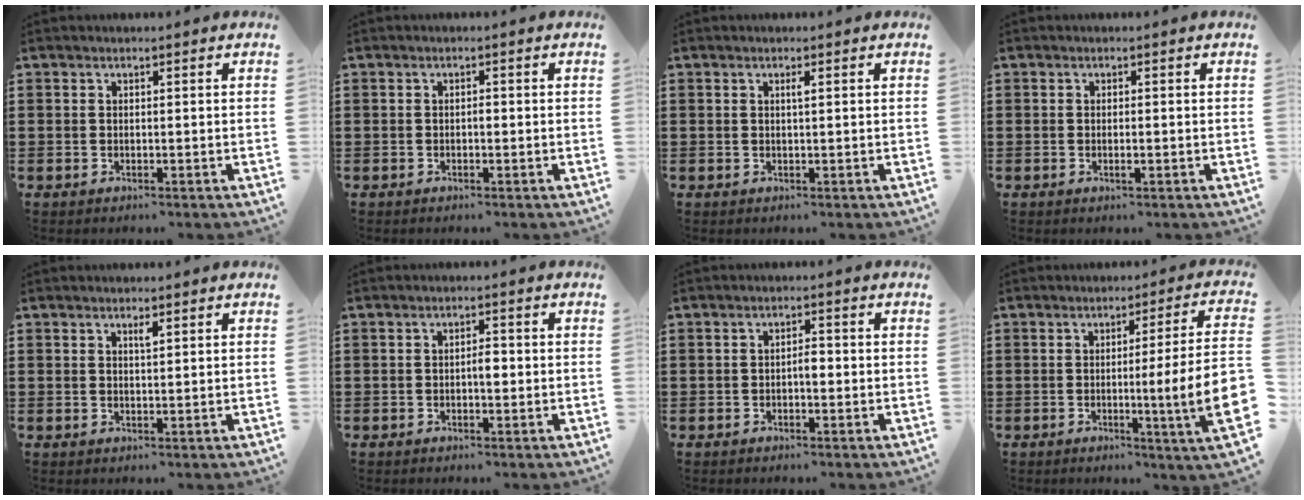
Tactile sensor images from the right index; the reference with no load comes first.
{"total": 0.7, "force": [-0.2, 0.3, 0.6], "torque": [-0.014, -0.002, -0.003]}
{"total": 0.7, "force": [0.2, -0.1, 0.7], "torque": [-0.012, -0.003, 0.005]}
{"total": 0.8, "force": [-0.3, 0.2, 0.7], "torque": [-0.013, -0.005, -0.003]}
{"total": 1.2, "force": [0.7, 0.2, 1.0], "torque": [-0.012, -0.002, 0.009]}
{"total": 2.0, "force": [-0.3, 0.7, 1.9], "torque": [-0.036, 0.000, -0.006]}
{"total": 1.7, "force": [-0.4, 0.7, 1.6], "torque": [-0.029, 0.002, -0.010]}
{"total": 9.9, "force": [-1.2, -0.4, 9.8], "torque": [-0.155, -0.021, -0.027]}